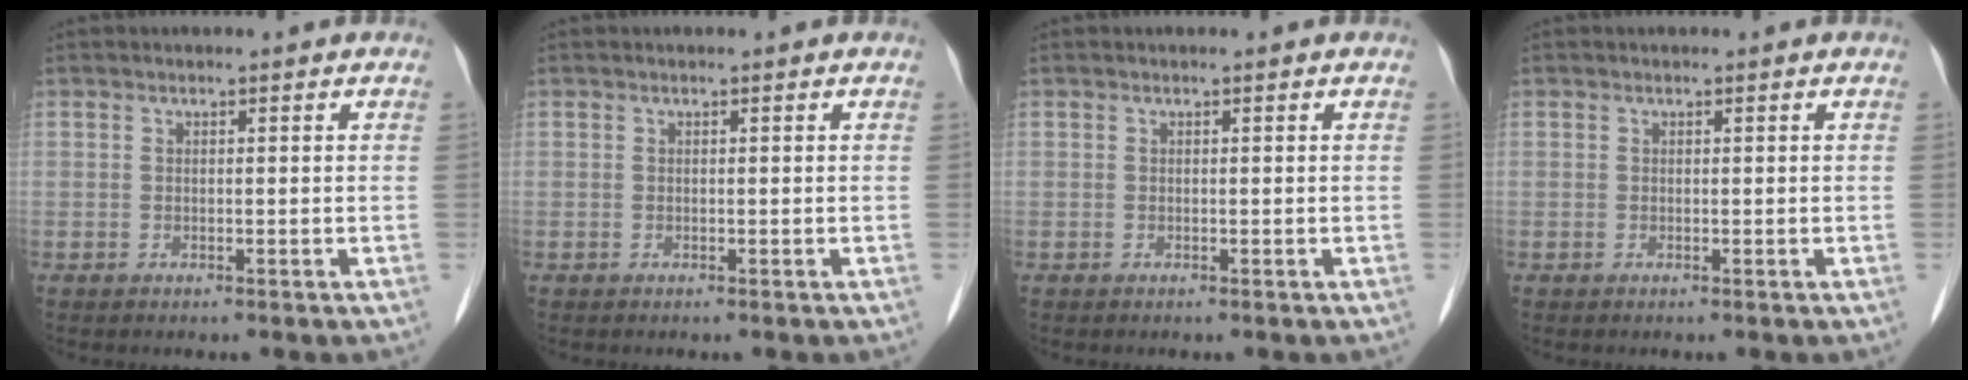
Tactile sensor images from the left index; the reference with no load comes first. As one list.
[{"total": 0.0}, {"total": 0.0}, {"total": 0.0}]